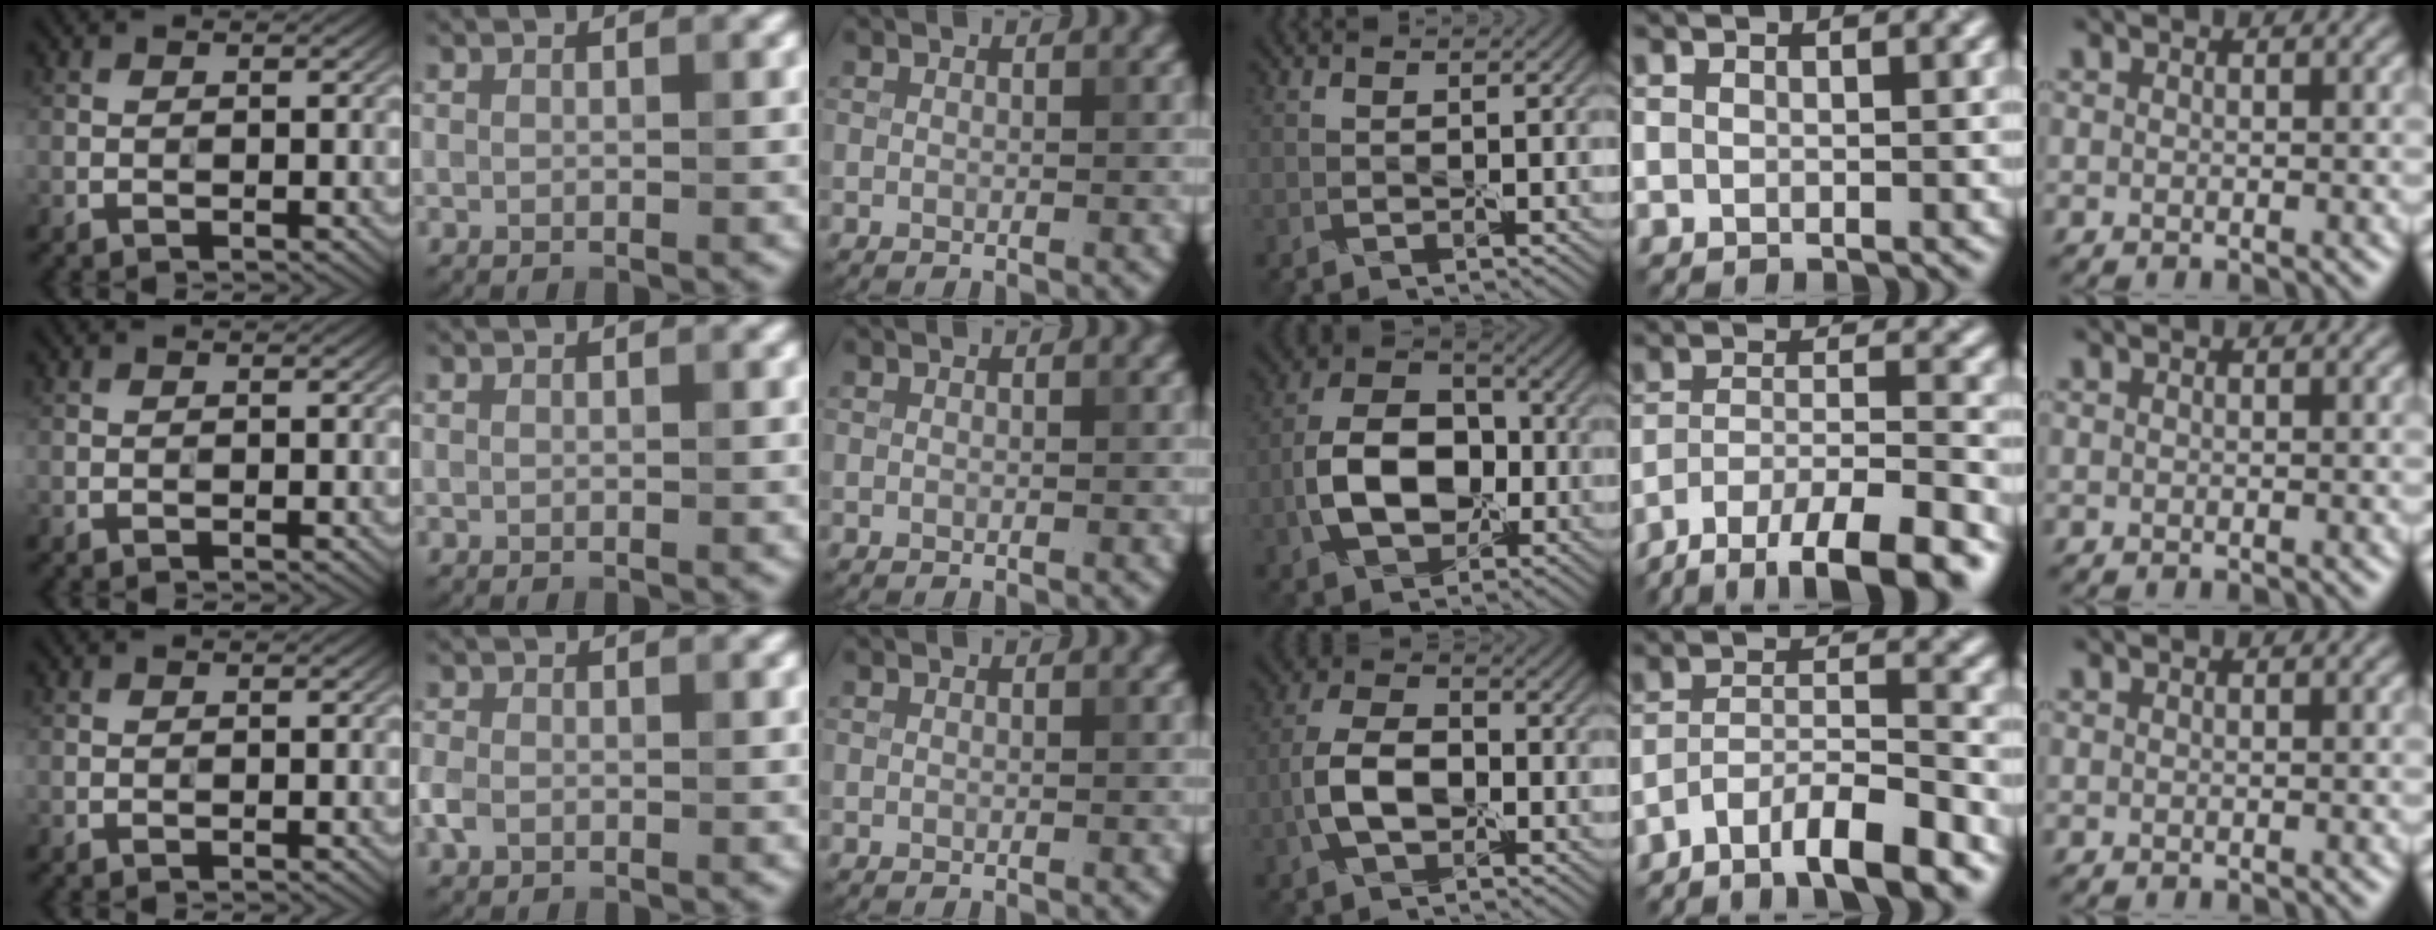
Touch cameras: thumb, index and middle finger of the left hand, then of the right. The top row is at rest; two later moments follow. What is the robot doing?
{"motion": "peel", "object": "shipping label"}